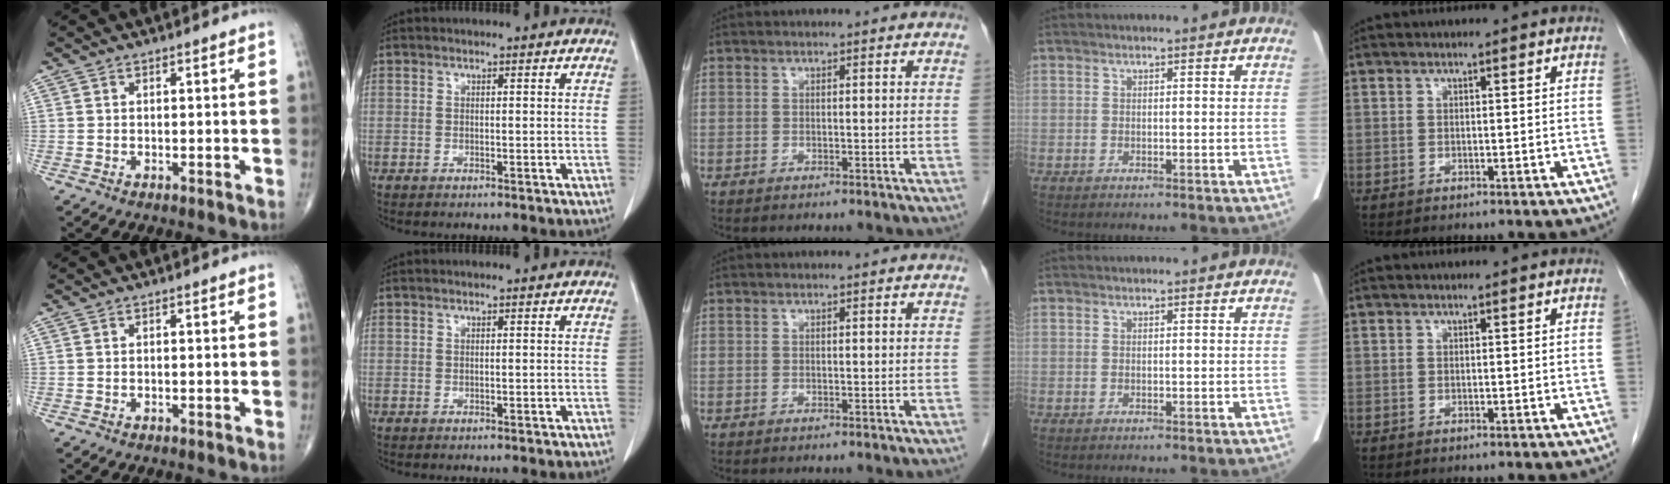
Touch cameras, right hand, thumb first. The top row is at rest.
{}